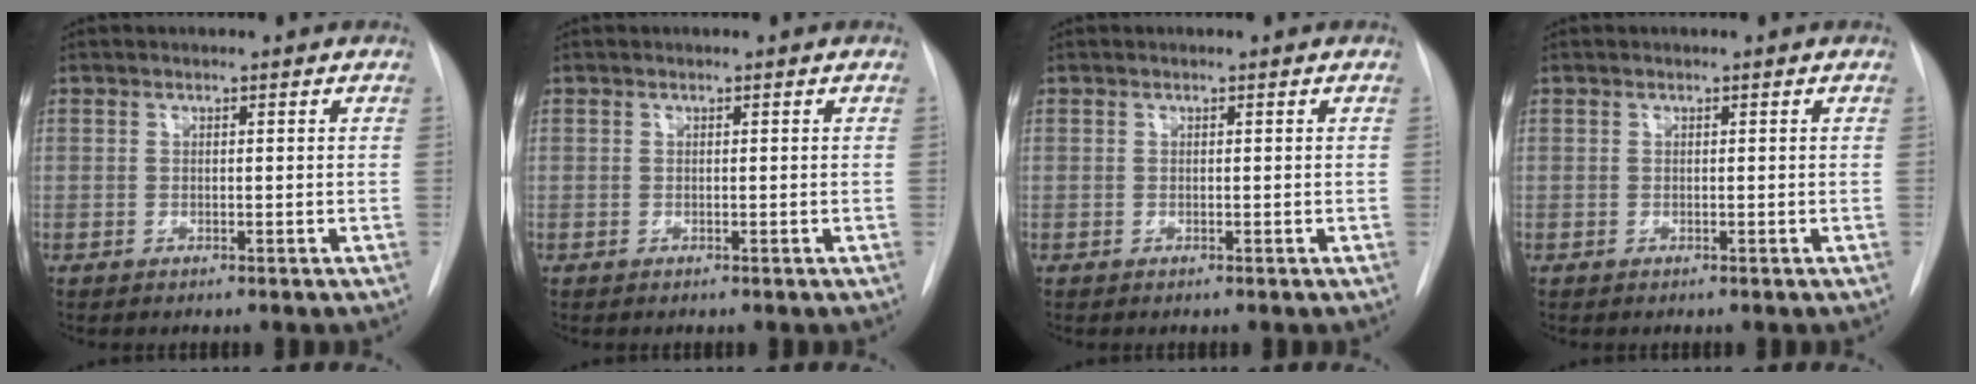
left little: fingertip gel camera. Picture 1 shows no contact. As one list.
[{"total": 0.0}, {"total": 0.0}, {"total": 0.0}]